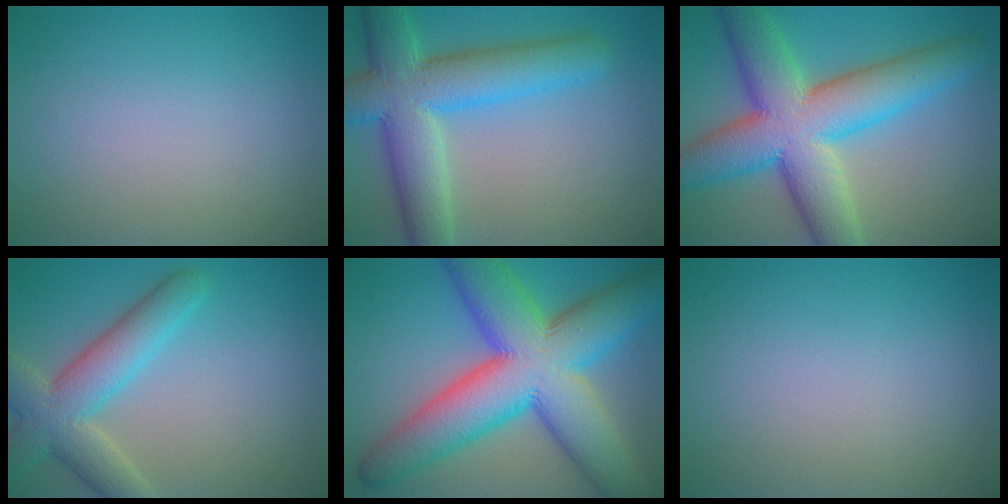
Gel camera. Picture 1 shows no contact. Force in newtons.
{"total": 9.3, "press": 9.3, "slide": 0.4}
{"total": 12.1, "press": 12.1, "slide": 0.8}
{"total": 6.3, "press": 6.3, "slide": 0.5}
{"total": 15.5, "press": 15.5, "slide": 0.1}
{"total": 0.0}